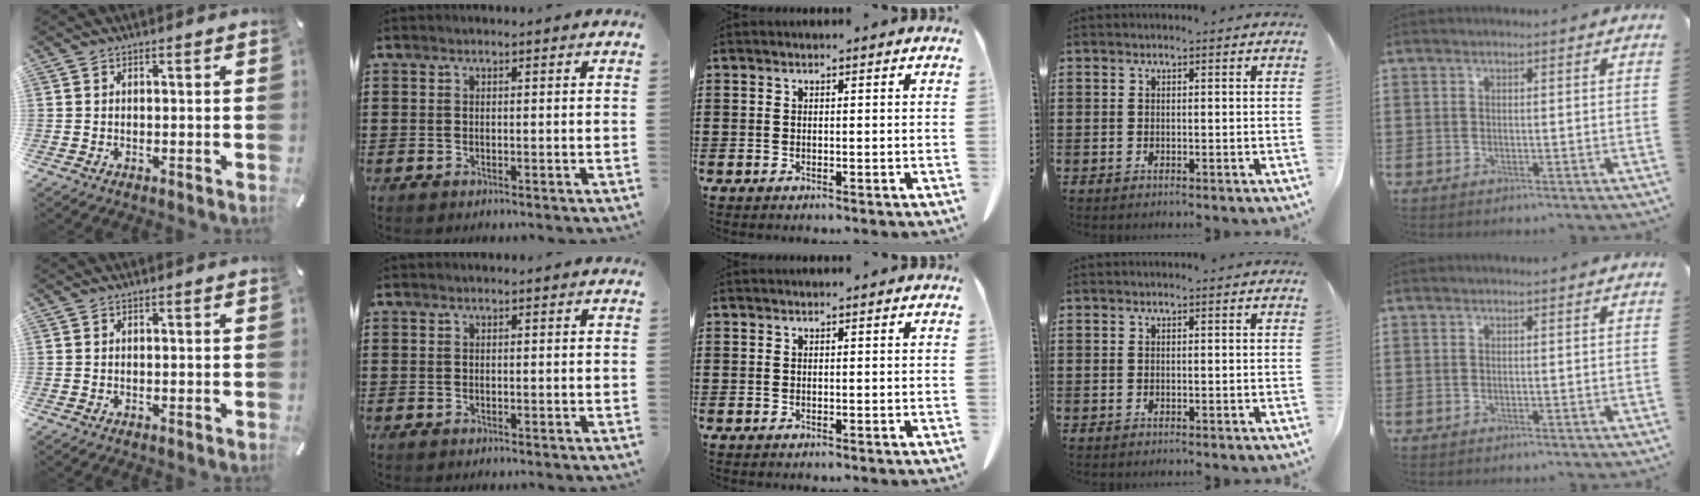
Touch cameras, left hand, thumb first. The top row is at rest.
{}